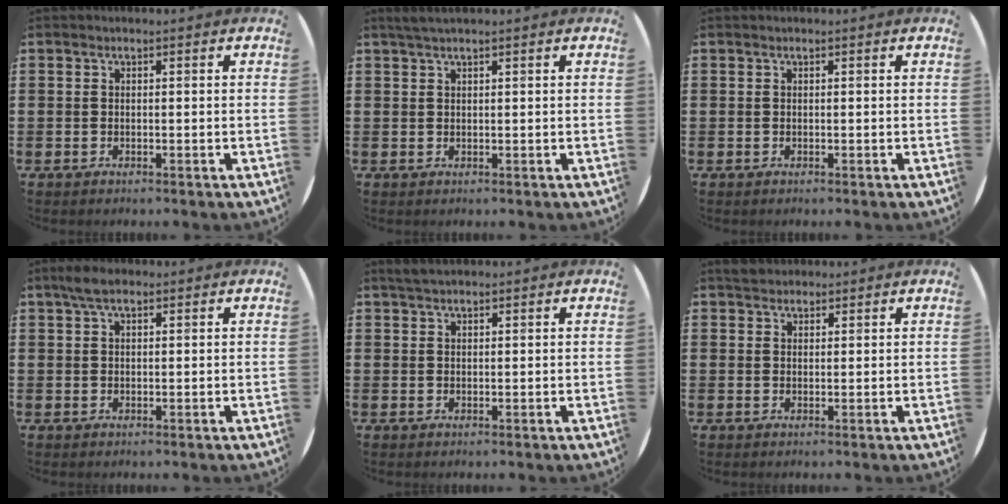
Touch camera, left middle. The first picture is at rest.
{"total": 1.4, "force": [1.1, -0.1, 0.7], "torque": [-0.015, 0.003, 0.020]}
{"total": 0.0}
{"total": 2.7, "force": [1.8, 1.0, 1.7], "torque": [-0.037, 0.007, 0.032]}
{"total": 1.7, "force": [1.5, 0.3, 0.6], "torque": [-0.014, 0.004, 0.028]}
{"total": 1.9, "force": [1.7, 0.7, 0.0], "torque": [0.005, 0.003, 0.032]}